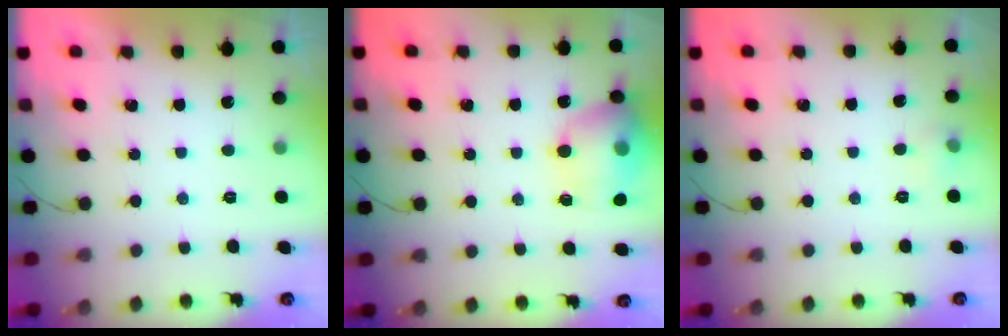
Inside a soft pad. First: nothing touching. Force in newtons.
{"total": 16.2, "press": 16.1, "slide": 2.0}
{"total": 4.1, "press": 3.8, "slide": 1.6}